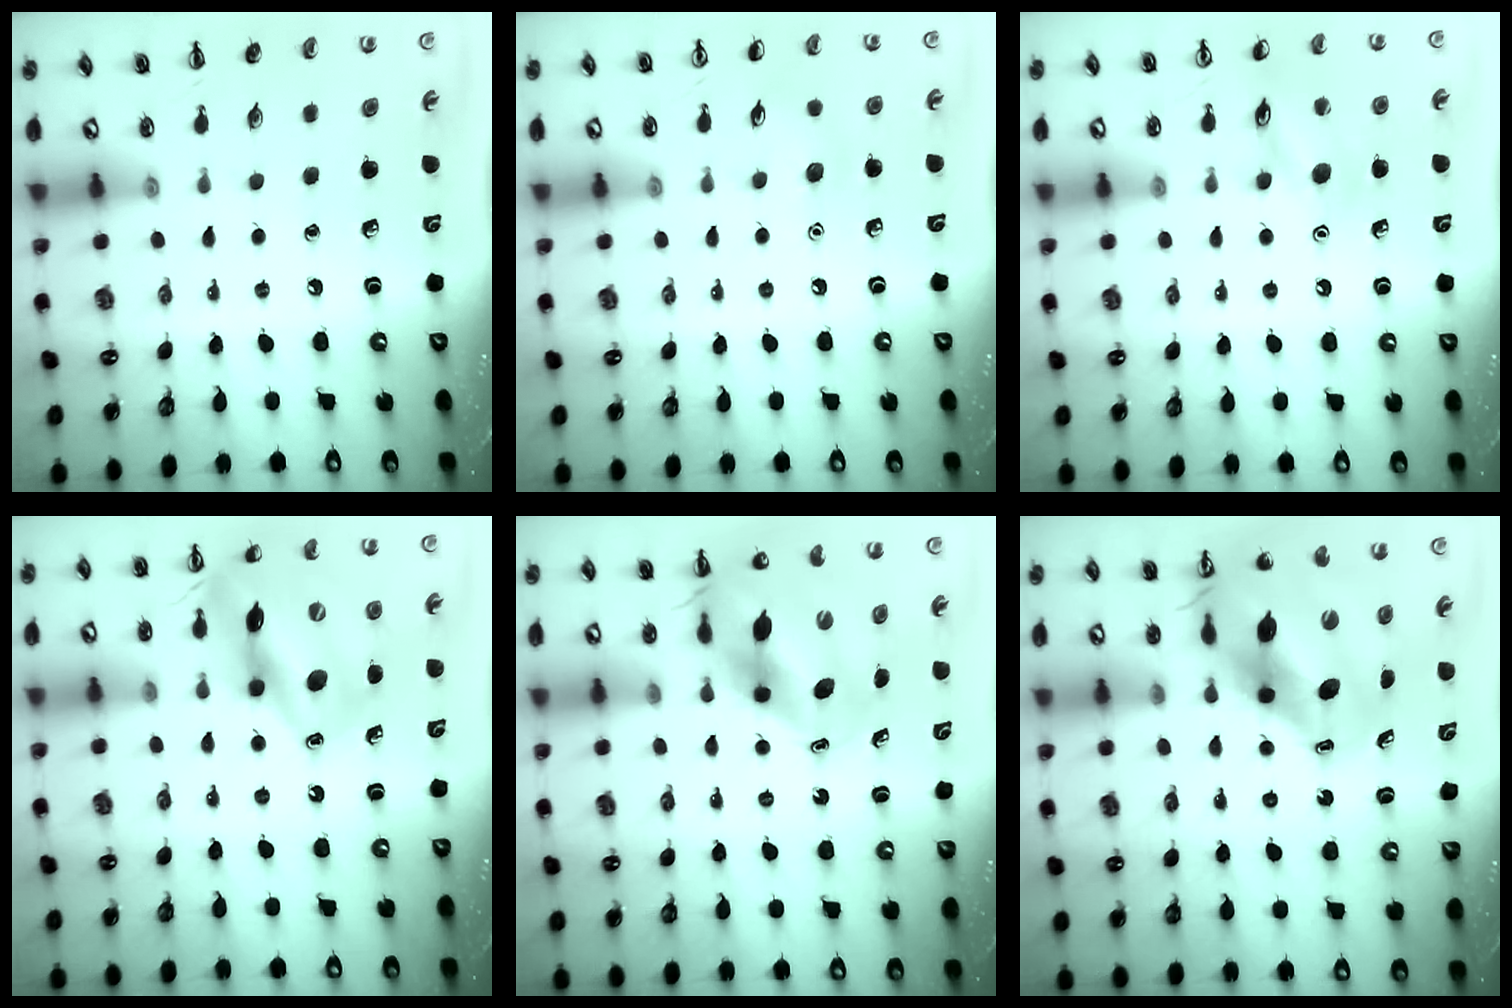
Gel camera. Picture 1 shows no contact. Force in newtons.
{"total": 5.1, "press": 4.9, "slide": 1.5}
{"total": 11.5, "press": 11.4, "slide": 1.3}
{"total": 15.2, "press": 14.8, "slide": 3.3}
{"total": 10.3, "press": 9.9, "slide": 2.9}
{"total": 12.1, "press": 11.5, "slide": 3.7}